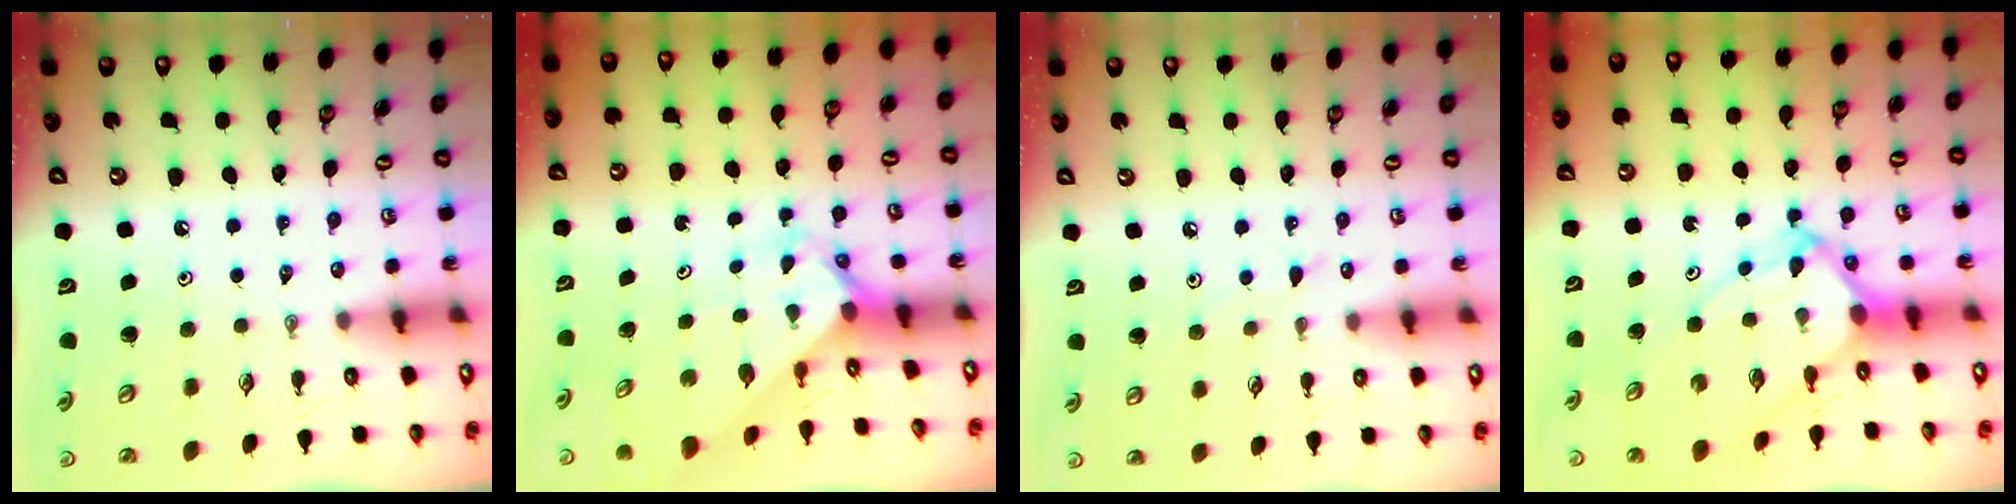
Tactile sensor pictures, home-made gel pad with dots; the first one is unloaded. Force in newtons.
{"total": 2.2, "press": 2.2, "slide": 0.2}
{"total": 3.6, "press": 3.5, "slide": 0.6}
{"total": 8.8, "press": 8.7, "slide": 0.8}